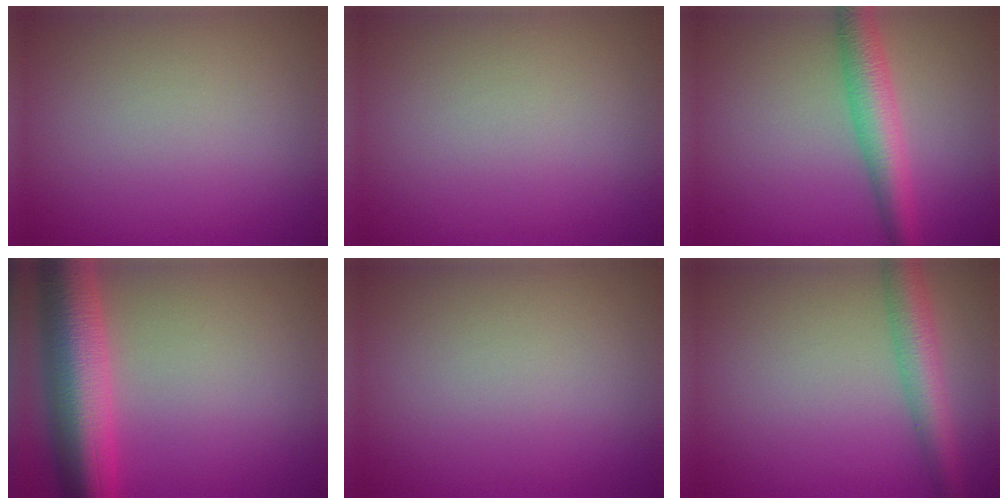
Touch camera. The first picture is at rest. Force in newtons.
{"total": 0.0}
{"total": 4.7, "press": 4.7, "slide": 0.1}
{"total": 9.5, "press": 9.5, "slide": 0.1}
{"total": 0.0}
{"total": 4.6, "press": 4.6, "slide": 0.1}